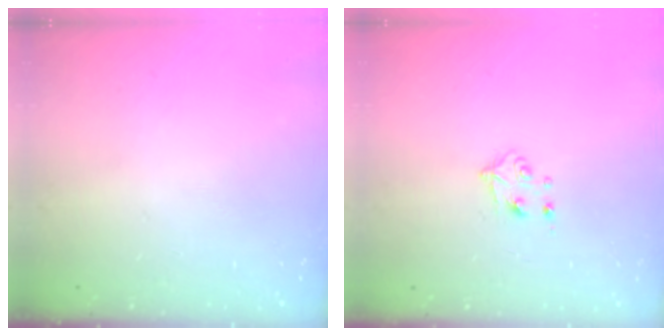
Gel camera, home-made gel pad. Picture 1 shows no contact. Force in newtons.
{"total": 4.7, "press": 4.6, "slide": 0.6}